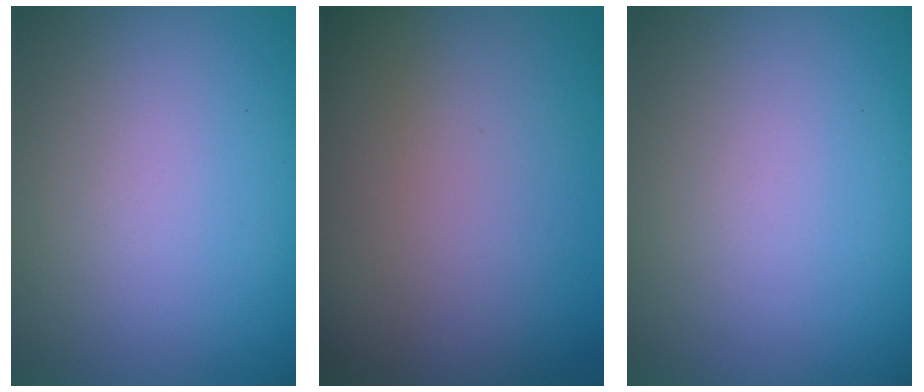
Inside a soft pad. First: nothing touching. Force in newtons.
{"total": 0.0}
{"total": 0.0}